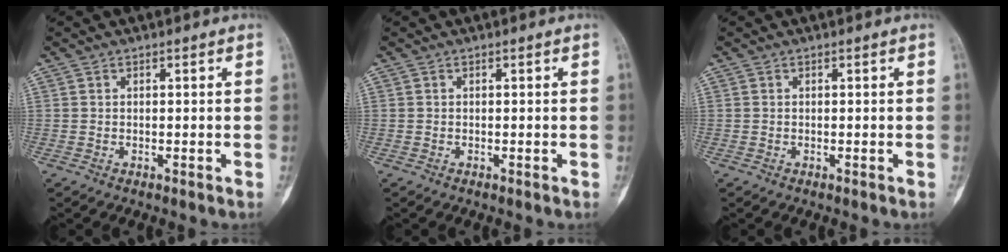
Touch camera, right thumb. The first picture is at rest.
{"total": 0.0}
{"total": 0.0}